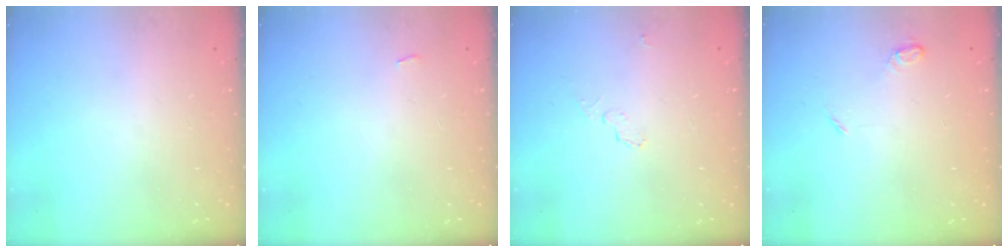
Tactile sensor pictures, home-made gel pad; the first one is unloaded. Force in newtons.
{"total": 2.3, "press": 2.3, "slide": 0.3}
{"total": 11.7, "press": 5.0, "slide": 10.5}
{"total": 4.3, "press": 4.2, "slide": 0.5}